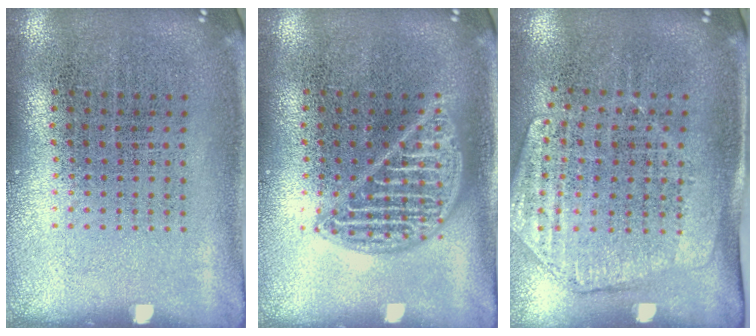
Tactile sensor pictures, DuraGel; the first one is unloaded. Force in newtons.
{"total": 2.1, "press": 2.1, "slide": 0.2}
{"total": 1.7, "press": 1.4, "slide": 0.9}